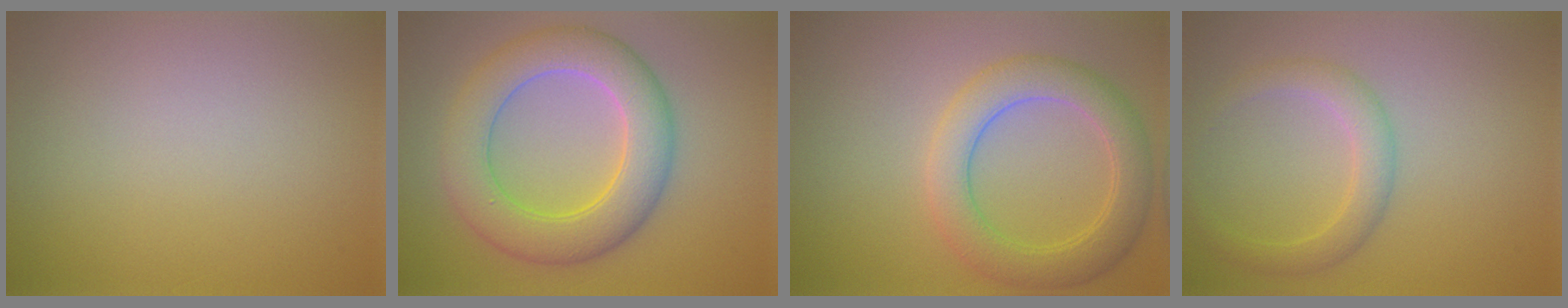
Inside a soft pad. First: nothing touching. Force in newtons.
{"total": 7.1, "press": 7.1, "slide": 0.2}
{"total": 5.3, "press": 5.3, "slide": 0.2}
{"total": 2.7, "press": 2.7, "slide": 0.1}